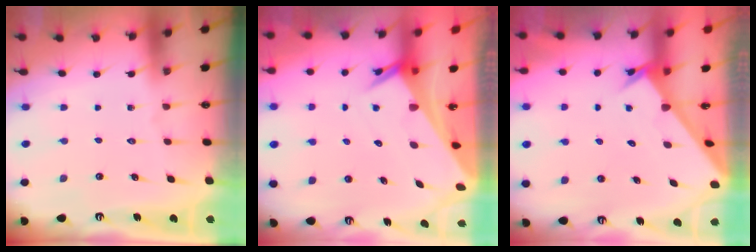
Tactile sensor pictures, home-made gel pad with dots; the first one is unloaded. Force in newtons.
{"total": 3.6, "press": 3.6, "slide": 0.3}
{"total": 2.4, "press": 2.4, "slide": 0.2}